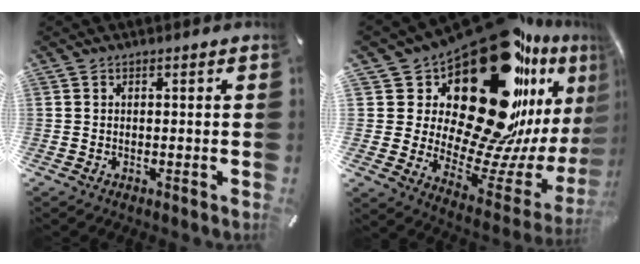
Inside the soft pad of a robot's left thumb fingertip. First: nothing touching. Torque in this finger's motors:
{"motor_torque": [1.76, 1.38, 2.17, -0.60, 0.41]}